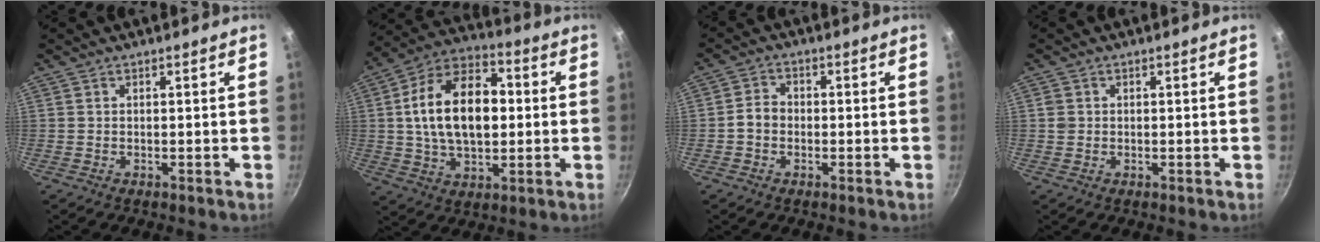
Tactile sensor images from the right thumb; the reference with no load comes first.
{"total": 18.8, "force": [1.6, 11.3, 15.0], "torque": [-0.241, 0.020, 0.023]}
{"total": 3.7, "force": [-0.8, 2.9, 2.1], "torque": [-0.031, 0.015, -0.022]}
{"total": 1.5, "force": [0.2, 1.3, 0.5], "torque": [-0.007, 0.001, 0.006]}